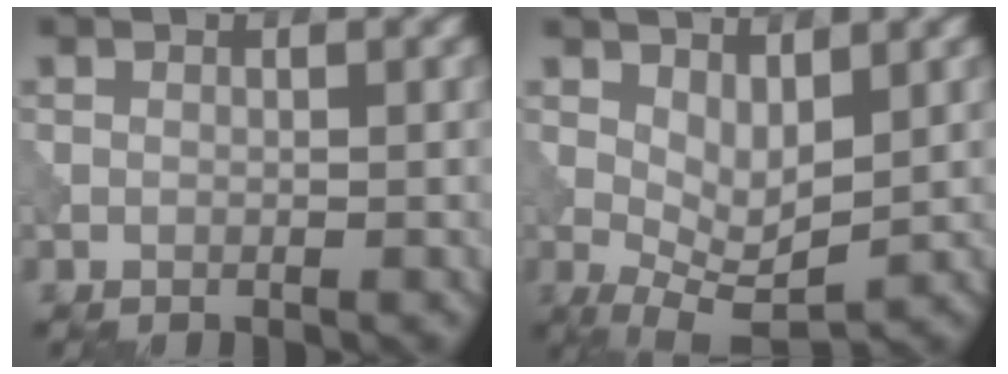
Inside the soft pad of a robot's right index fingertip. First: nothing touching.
{"total": 4.1, "force": [0.9, 1.9, 3.6], "torque": [-0.064, -0.012, 0.020]}